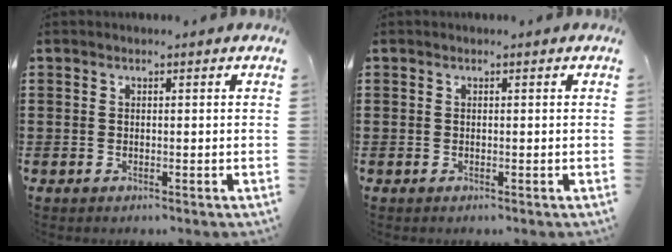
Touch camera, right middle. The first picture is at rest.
{"total": 0.0}